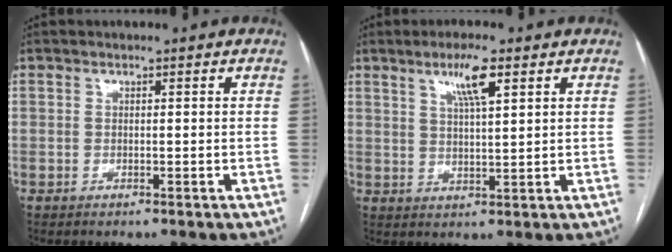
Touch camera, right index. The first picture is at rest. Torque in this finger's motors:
{"motor_torque": [0.70, 0.53, 0.10, 0.07]}